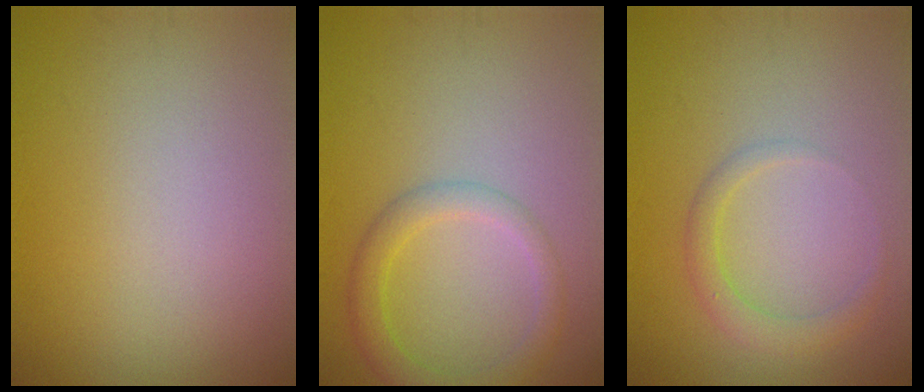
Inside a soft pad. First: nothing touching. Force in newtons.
{"total": 2.8, "press": 2.8, "slide": 0.2}
{"total": 1.9, "press": 1.9, "slide": 0.1}